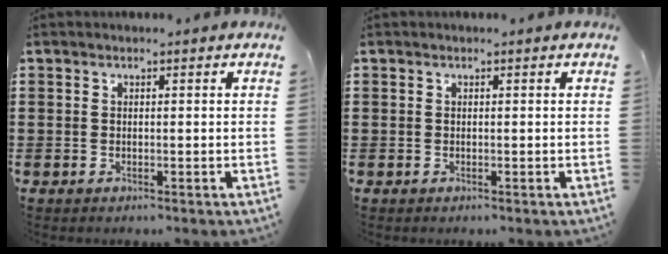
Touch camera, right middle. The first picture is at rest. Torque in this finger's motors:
{"motor_torque": [-0.17, 0.04, -0.02, -0.01]}